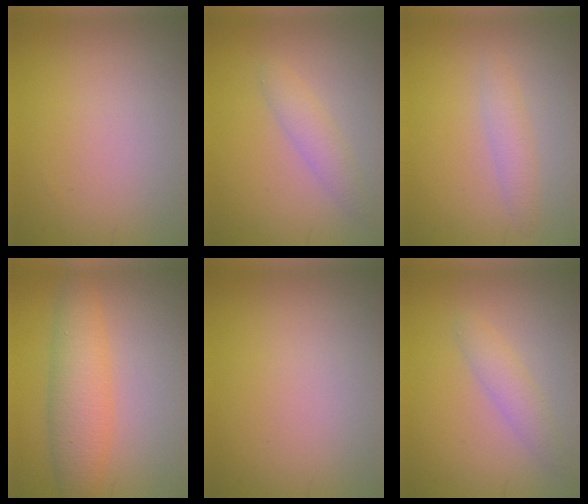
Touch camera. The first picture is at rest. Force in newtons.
{"total": 2.0, "press": 2.0, "slide": 0.1}
{"total": 1.7, "press": 1.7, "slide": 0.1}
{"total": 4.5, "press": 4.5, "slide": 0.1}
{"total": 0.0}
{"total": 2.0, "press": 2.0, "slide": 0.1}